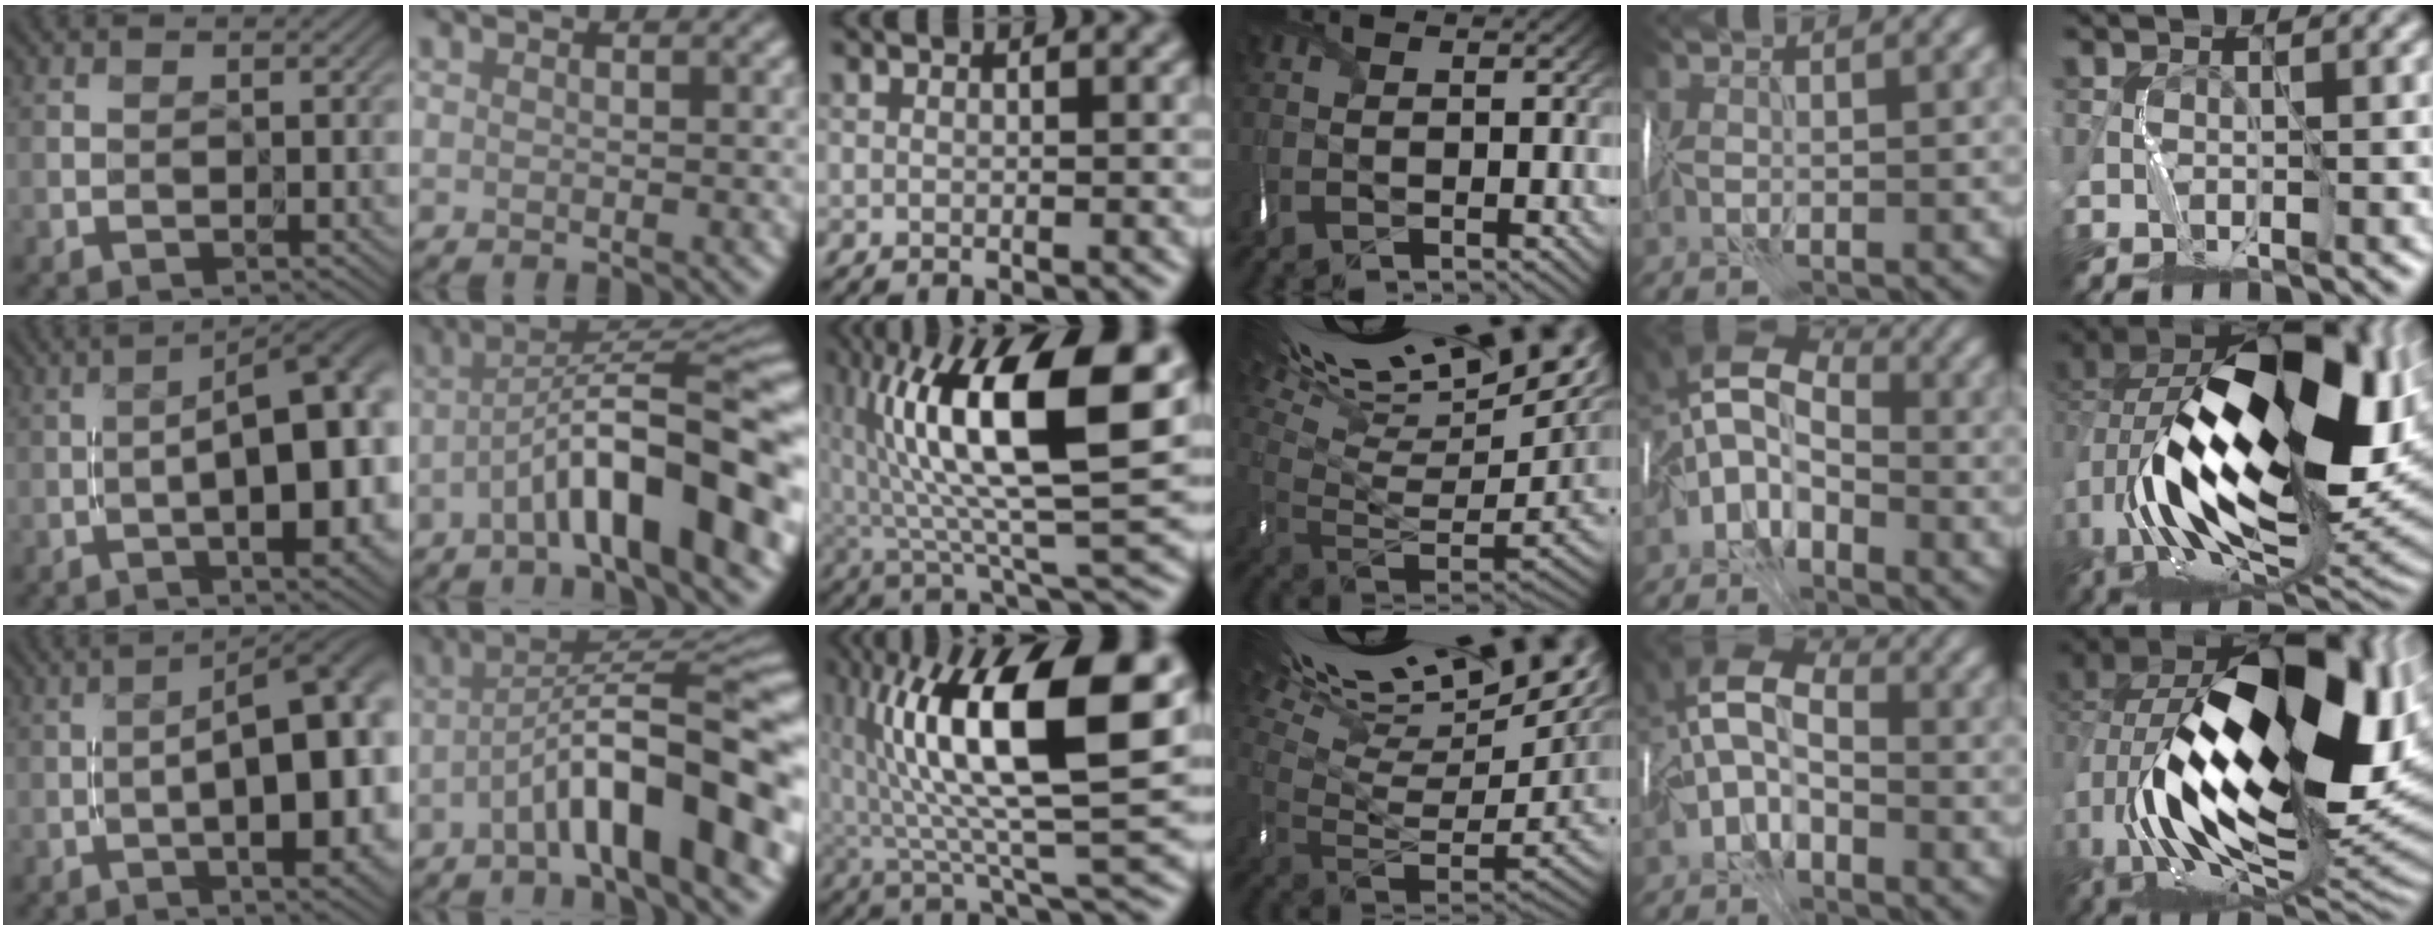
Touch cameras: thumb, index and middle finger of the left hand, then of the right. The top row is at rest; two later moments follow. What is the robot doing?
{"motion": "wrap", "object": "ribbon"}